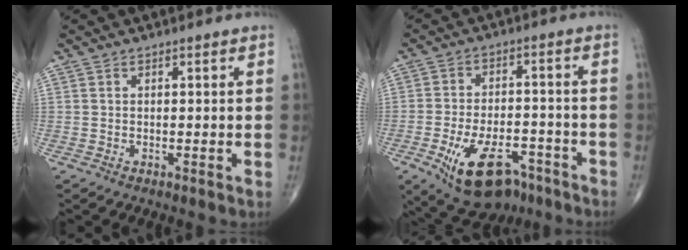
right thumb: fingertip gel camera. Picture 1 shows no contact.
{"total": 15.1, "force": [-8.2, 7.9, 9.8], "torque": [-0.149, 0.033, -0.121]}